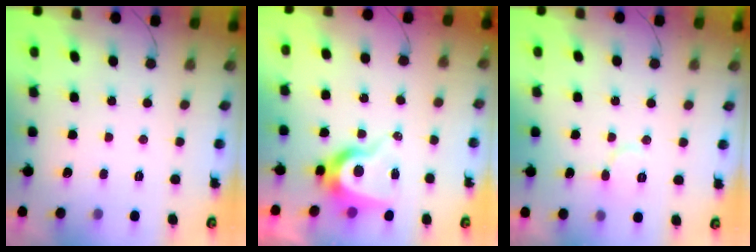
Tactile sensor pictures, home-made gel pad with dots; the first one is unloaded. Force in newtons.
{"total": 8.6, "press": 8.5, "slide": 0.9}
{"total": 6.6, "press": 6.5, "slide": 0.5}